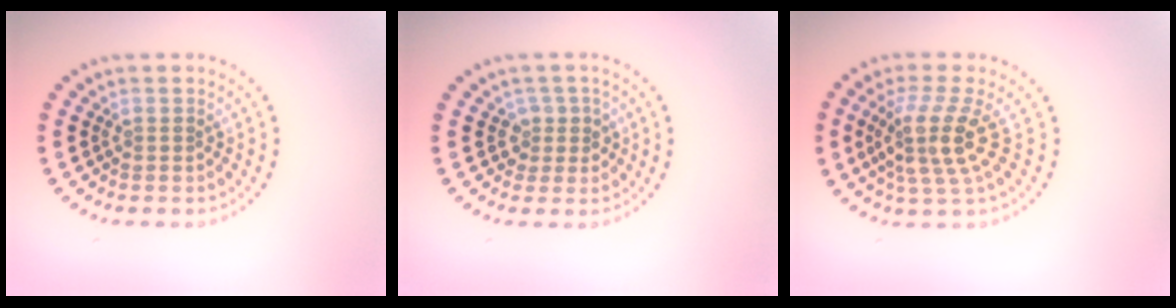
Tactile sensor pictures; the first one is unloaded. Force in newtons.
{"total": 1.8, "press": 1.4, "slide": 1.1}
{"total": 4.0, "press": 3.0, "slide": 2.6}